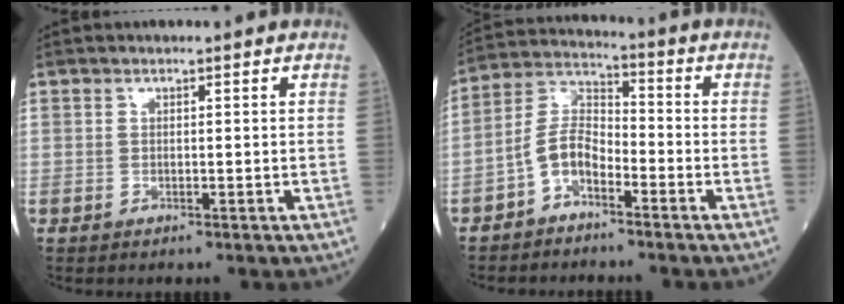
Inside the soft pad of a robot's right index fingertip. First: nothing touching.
{"total": 6.5, "force": [-3.6, 3.3, 4.3], "torque": [-0.094, 0.020, -0.076]}